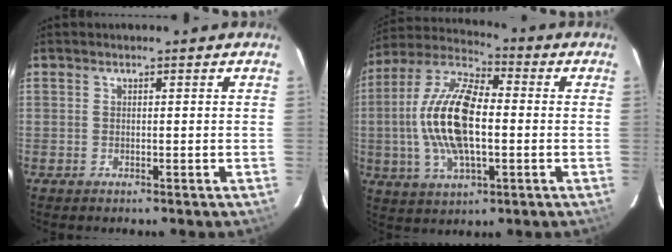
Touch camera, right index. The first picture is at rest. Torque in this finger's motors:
{"motor_torque": [2.14, 0.00, 1.05, 0.20]}